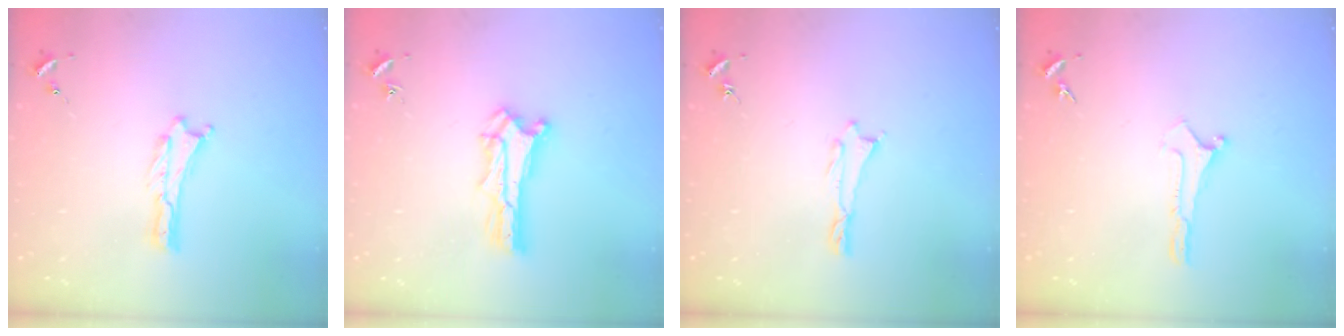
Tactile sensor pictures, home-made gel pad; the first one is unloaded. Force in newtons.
{"total": 1.4, "press": 1.4, "slide": 0.2}
{"total": 0.0}
{"total": 0.0}